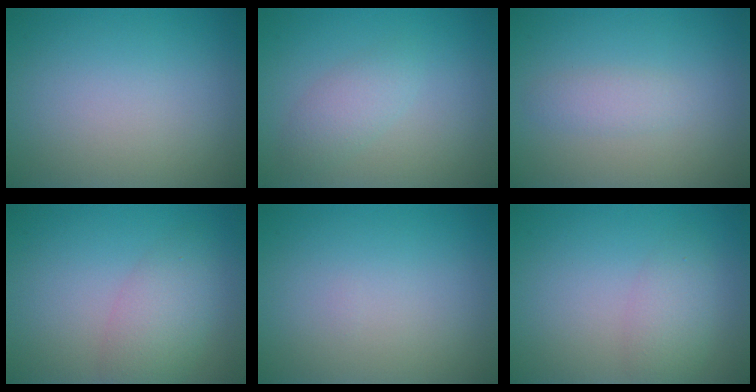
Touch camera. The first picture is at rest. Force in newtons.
{"total": 2.1, "press": 2.1, "slide": 0.0}
{"total": 1.4, "press": 1.4, "slide": 0.0}
{"total": 3.7, "press": 3.7, "slide": 0.2}
{"total": 0.0}
{"total": 2.4, "press": 2.4, "slide": 0.1}